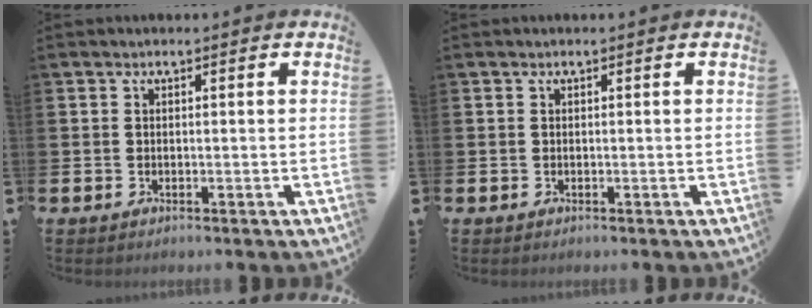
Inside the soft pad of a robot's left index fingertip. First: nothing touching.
{"total": 0.0}